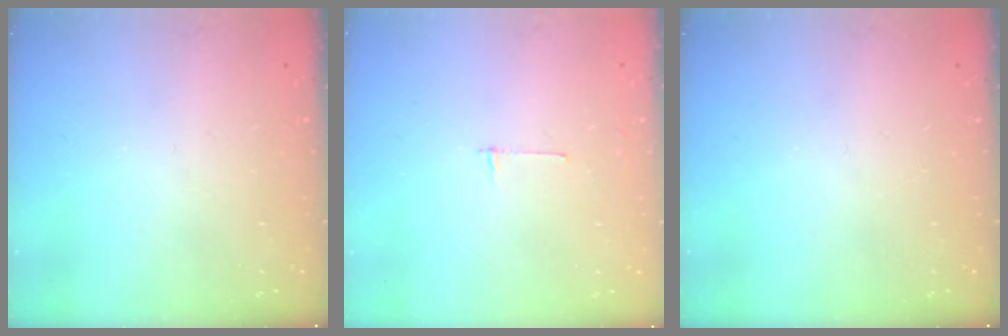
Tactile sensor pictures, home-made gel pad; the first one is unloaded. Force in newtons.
{"total": 2.7, "press": 2.7, "slide": 0.3}
{"total": 0.0}